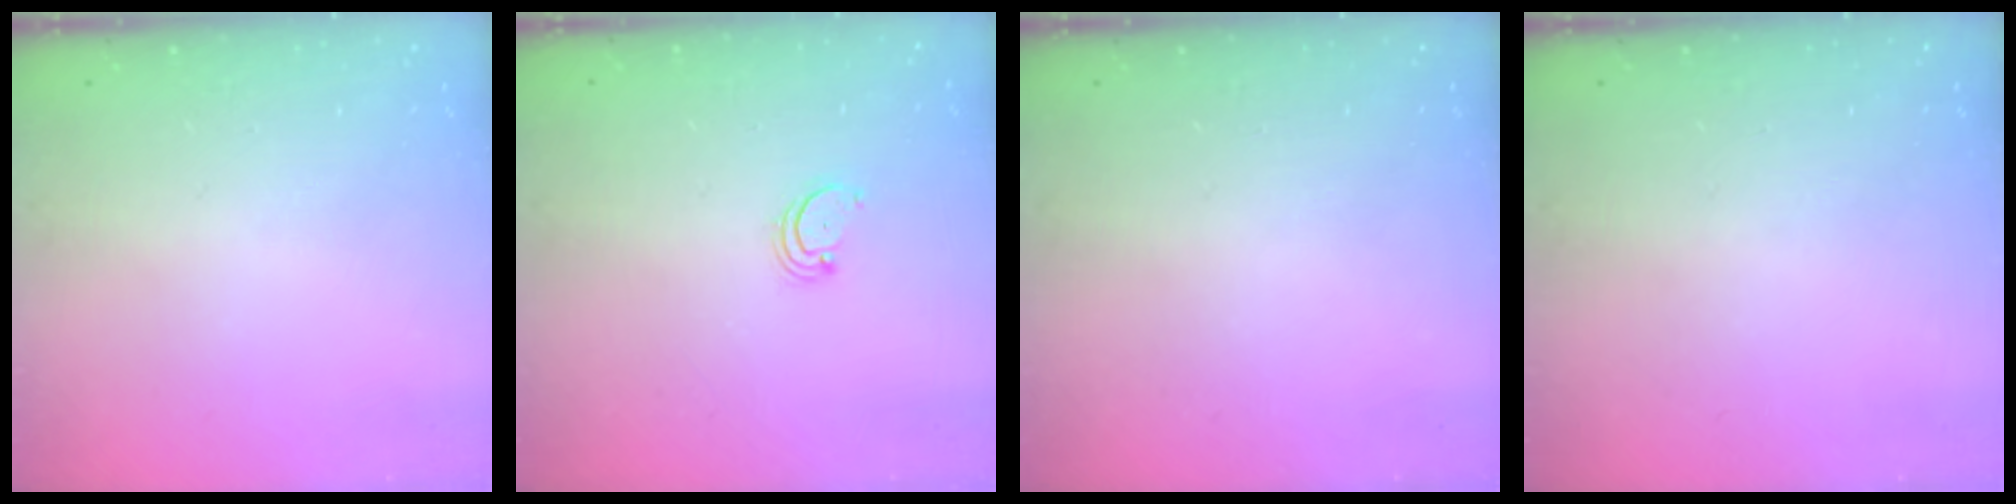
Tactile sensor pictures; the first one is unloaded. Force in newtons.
{"total": 2.2, "press": 2.2, "slide": 0.2}
{"total": 0.0}
{"total": 0.0}